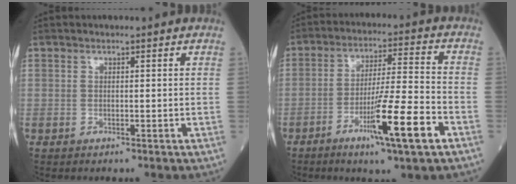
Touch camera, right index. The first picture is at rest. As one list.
[{"total": 12.1, "force": [-5.6, -0.3, 10.7], "torque": [-0.186, -0.015, -0.095]}]